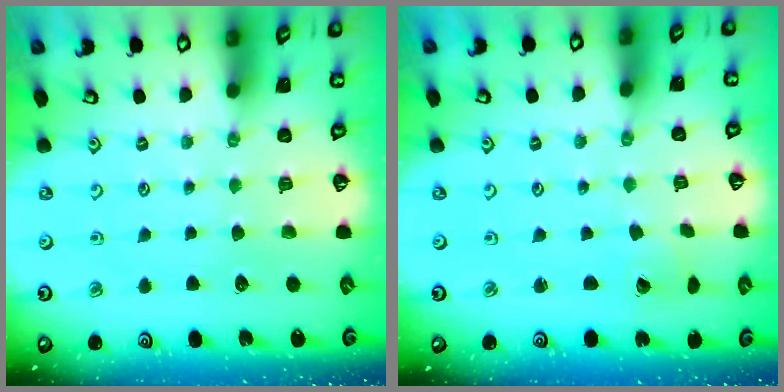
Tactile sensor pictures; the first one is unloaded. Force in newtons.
{"total": 2.1, "press": 2.1, "slide": 0.2}